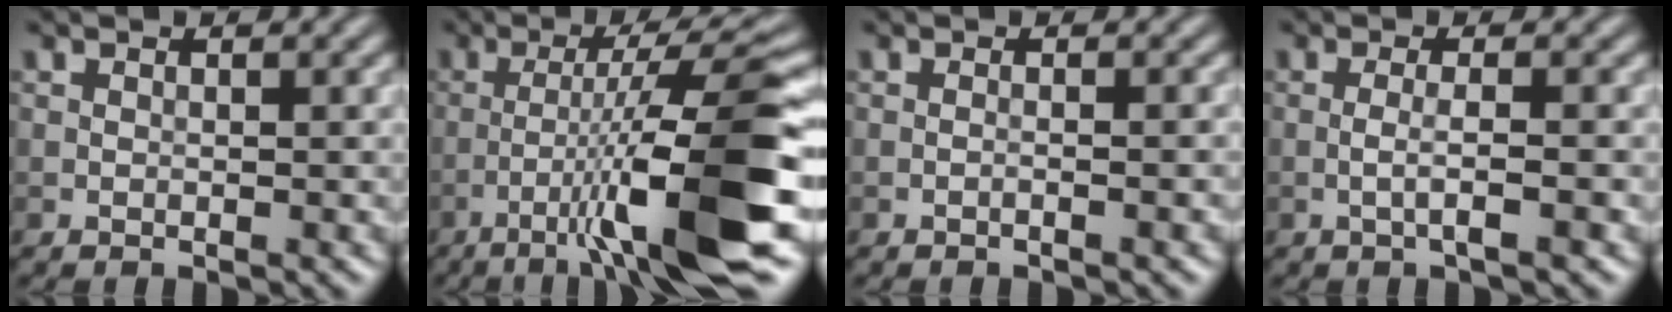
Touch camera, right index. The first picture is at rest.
{"total": 11.3, "force": [-4.1, 0.9, 10.5], "torque": [-0.160, 0.022, -0.061]}
{"total": 1.2, "force": [-0.4, 0.3, 1.1], "torque": [-0.012, 0.002, -0.016]}
{"total": 1.9, "force": [-0.5, 0.3, 1.8], "torque": [-0.033, 0.003, -0.015]}